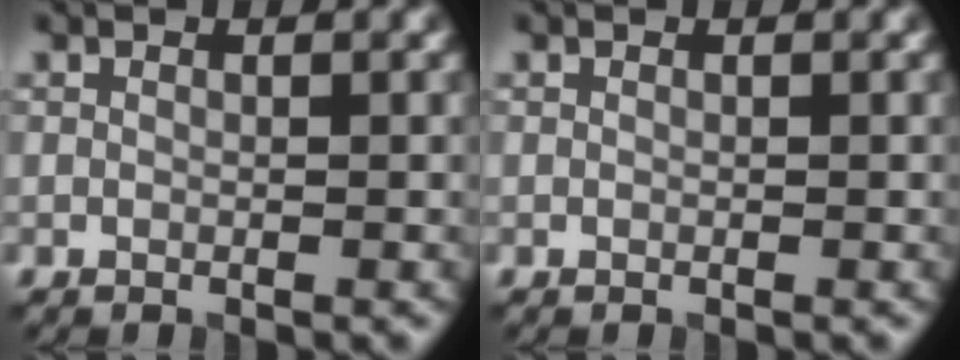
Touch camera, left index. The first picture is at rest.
{"total": 0.0}